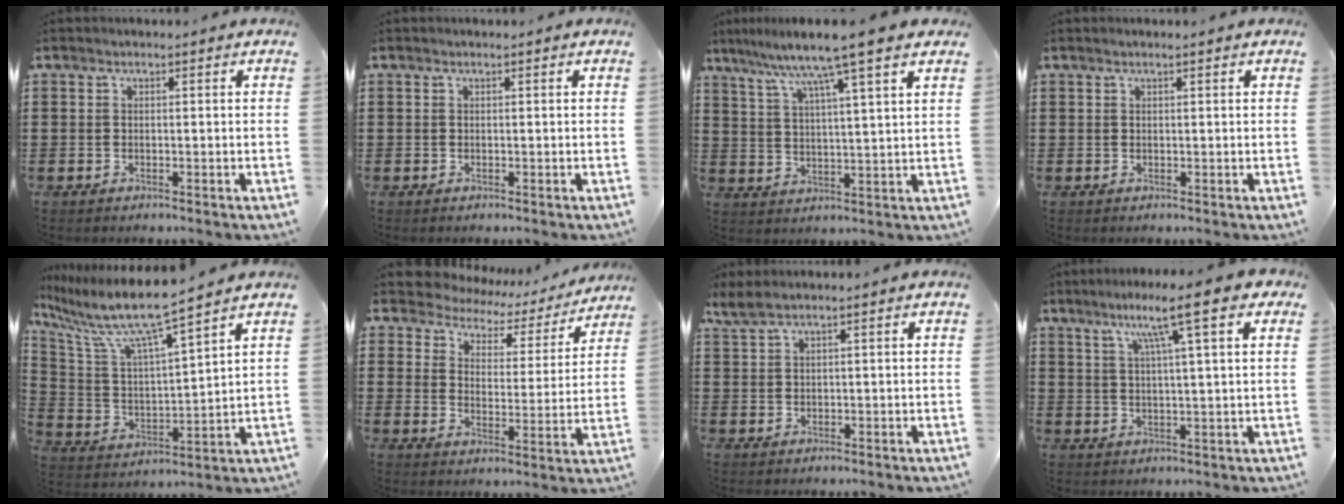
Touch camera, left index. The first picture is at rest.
{"total": 0.0}
{"total": 7.8, "force": [6.2, -0.9, 4.5], "torque": [-0.111, -0.035, 0.100]}
{"total": 0.6, "force": [0.4, -0.1, 0.4], "torque": [-0.007, -0.001, 0.008]}
{"total": 9.9, "force": [8.0, 0.1, 5.8], "torque": [-0.147, -0.053, 0.130]}
{"total": 3.9, "force": [3.6, 1.4, 0.4], "torque": [-0.034, -0.027, 0.054]}
{"total": 1.8, "force": [1.2, 0.2, 1.4], "torque": [-0.030, 0.000, 0.023]}
{"total": 9.6, "force": [5.2, 0.4, 8.0], "torque": [-0.151, -0.005, 0.083]}